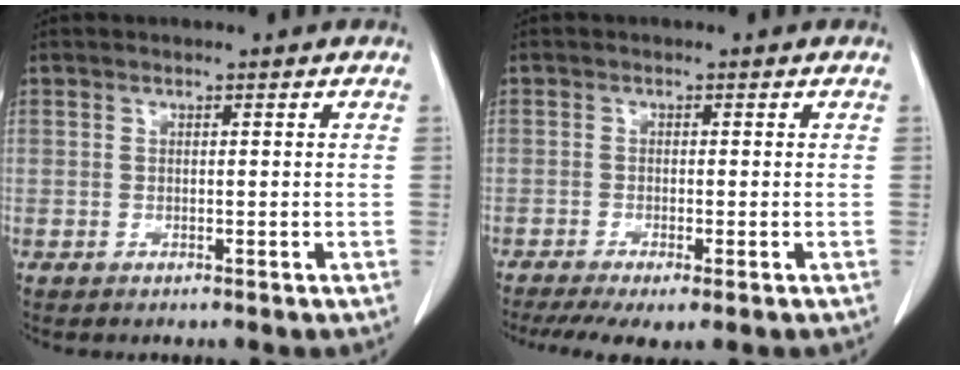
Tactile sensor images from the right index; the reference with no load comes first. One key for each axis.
{"total": 7.0, "fx": -4.8, "fy": 1.3, "fz": 4.9, "tx": -0.077, "ty": -0.016, "tz": -0.079}